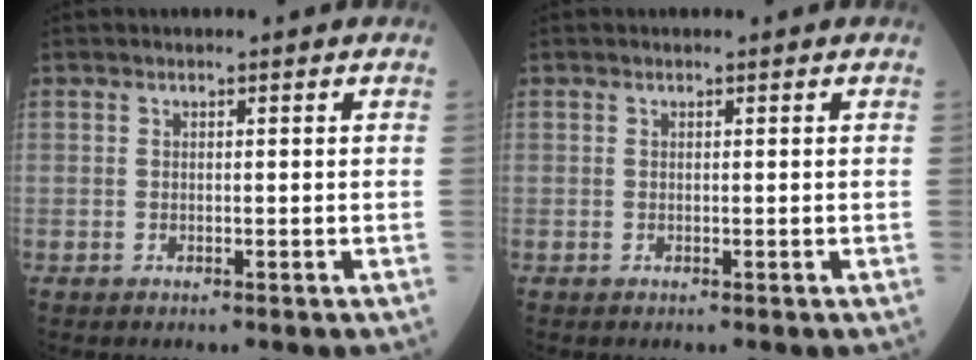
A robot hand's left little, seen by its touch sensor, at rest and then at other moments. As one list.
[{"total": 0.0}]